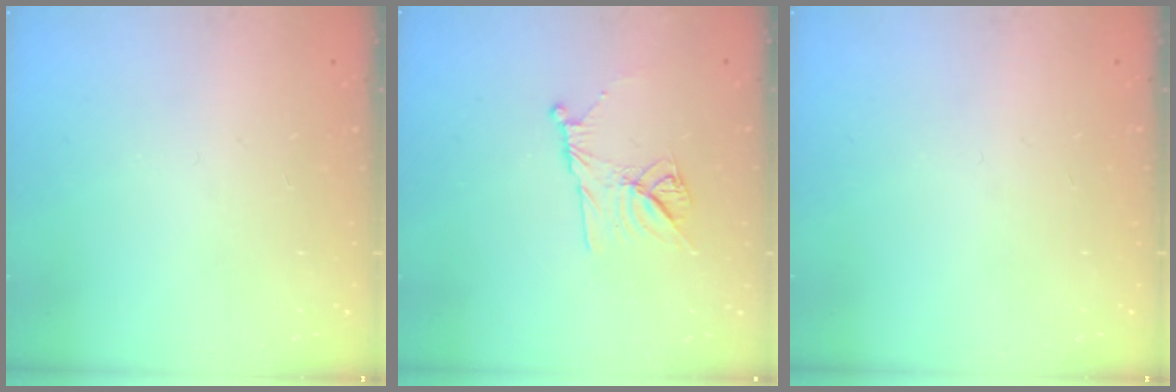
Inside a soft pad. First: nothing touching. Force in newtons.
{"total": 9.9, "press": 9.8, "slide": 1.2}
{"total": 0.0}